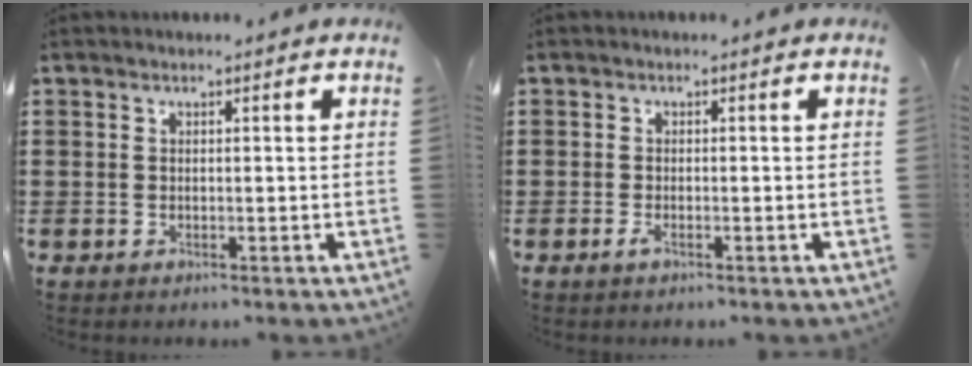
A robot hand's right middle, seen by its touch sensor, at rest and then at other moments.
{"total": 1.2, "force": [-0.6, 0.2, 1.0], "torque": [-0.028, -0.006, -0.014]}